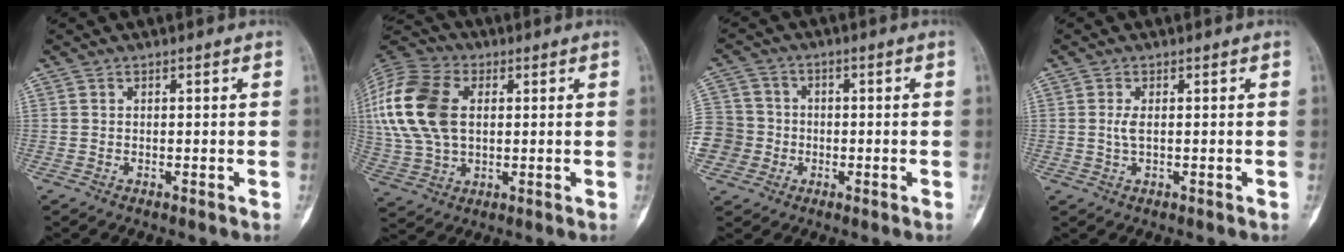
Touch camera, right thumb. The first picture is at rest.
{"total": 20.6, "force": [3.8, 13.7, 15.0], "torque": [-0.344, 0.013, 0.071]}
{"total": 11.3, "force": [-2.8, 10.6, 2.8], "torque": [-0.062, 0.031, -0.049]}
{"total": 1.8, "force": [0.1, 0.6, 1.7], "torque": [-0.041, -0.002, 0.006]}